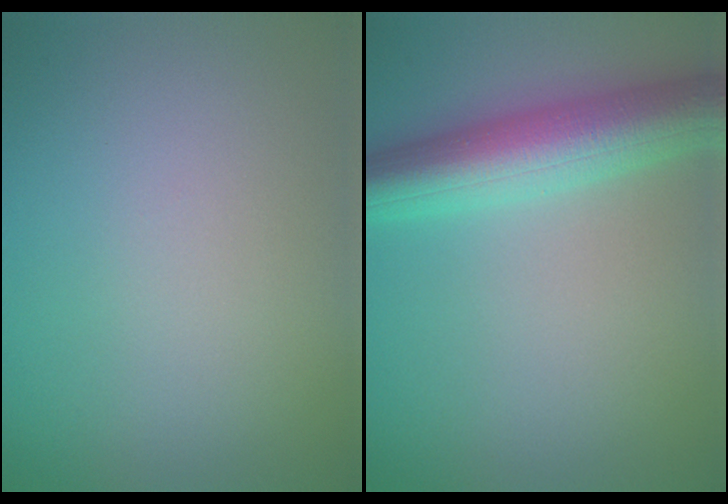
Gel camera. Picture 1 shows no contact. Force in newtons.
{"total": 7.3, "press": 7.3, "slide": 0.2}